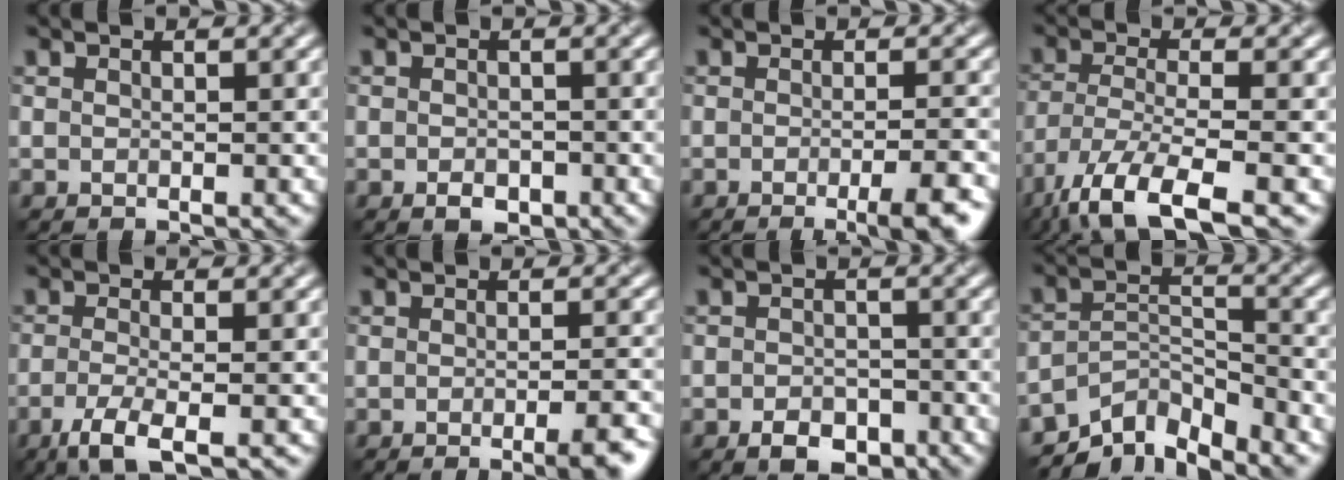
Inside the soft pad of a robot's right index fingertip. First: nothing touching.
{"total": 1.6, "force": [-0.7, 1.1, 1.0], "torque": [-0.015, -0.003, -0.016]}
{"total": 4.1, "force": [-2.0, 0.8, 3.5], "torque": [-0.045, -0.003, -0.033]}
{"total": 7.8, "force": [-5.2, 2.0, 5.4], "torque": [-0.107, -0.013, -0.105]}
{"total": 3.3, "force": [-1.5, 0.8, 2.8], "torque": [-0.058, -0.007, -0.039]}
{"total": 3.6, "force": [-1.9, 0.8, 2.9], "torque": [-0.034, -0.001, -0.031]}
{"total": 2.9, "force": [-1.6, 1.9, 1.5], "torque": [-0.018, 0.000, -0.032]}
{"total": 5.6, "force": [-4.7, 1.9, 2.4], "torque": [-0.034, -0.006, -0.088]}